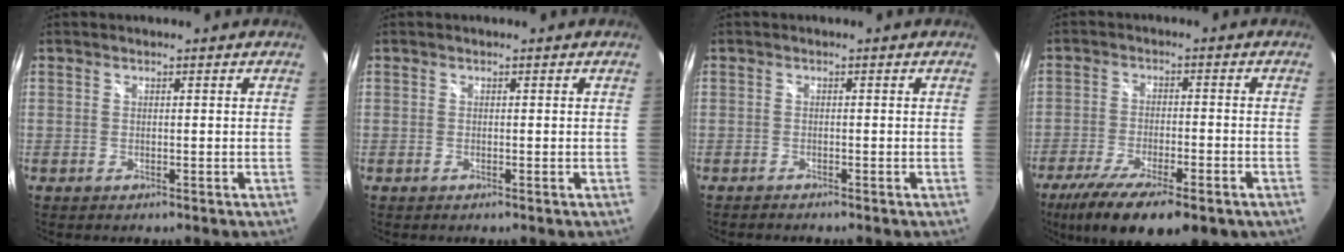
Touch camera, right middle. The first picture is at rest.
{"total": 0.0}
{"total": 1.5, "force": [-1.4, 0.1, 0.4], "torque": [-0.012, -0.011, -0.025]}
{"total": 17.4, "force": [-11.5, 5.7, 11.7], "torque": [-0.226, -0.056, -0.179]}